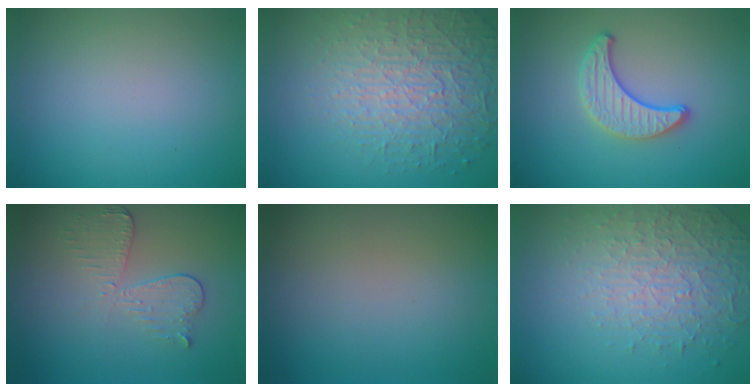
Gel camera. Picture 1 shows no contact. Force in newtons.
{"total": 5.9, "press": 4.7, "slide": 3.5}
{"total": 3.2, "press": 3.0, "slide": 1.1}
{"total": 3.0, "press": 2.7, "slide": 1.3}
{"total": 0.0}
{"total": 4.6, "press": 3.1, "slide": 3.3}